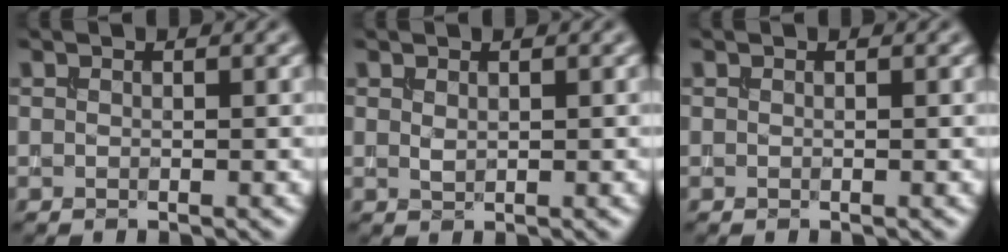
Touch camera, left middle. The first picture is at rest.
{"total": 0.6, "force": [0.3, 0.3, 0.5], "torque": [-0.014, -0.002, 0.011]}
{"total": 0.0}